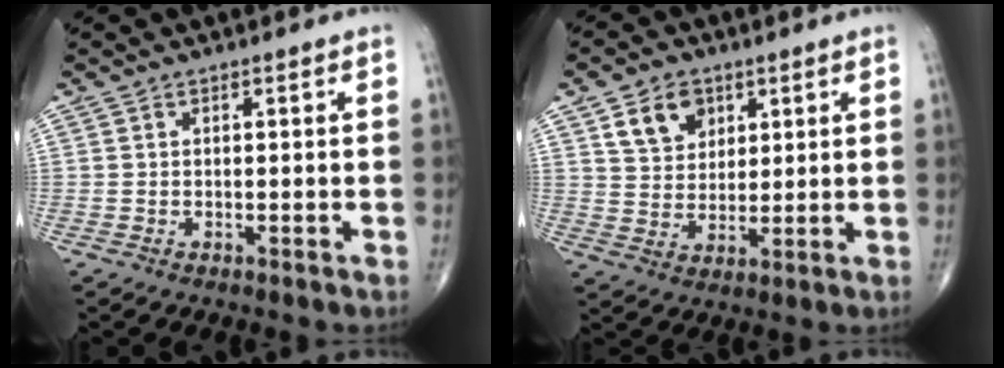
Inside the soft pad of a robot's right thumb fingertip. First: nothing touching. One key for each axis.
{"total": 8.0, "fx": 3.9, "fy": 5.9, "fz": 3.8, "tx": -0.040, "ty": -0.020, "tz": 0.072}